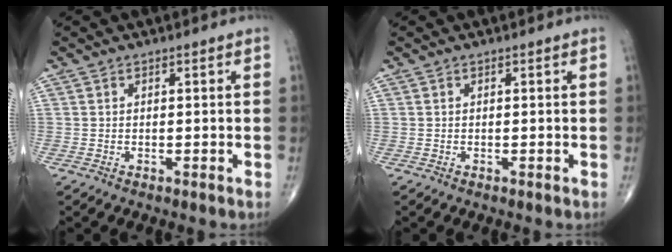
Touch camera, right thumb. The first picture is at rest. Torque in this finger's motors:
{"motor_torque": [-0.10, 0.00, 0.03, -0.06, 0.02]}